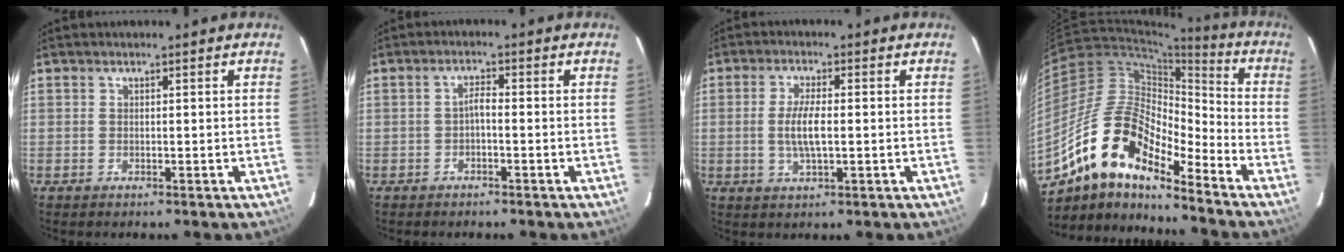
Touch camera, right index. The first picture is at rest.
{"total": 1.5, "force": [-0.8, 0.3, 1.3], "torque": [-0.025, 0.006, -0.014]}
{"total": 5.4, "force": [-0.4, 1.4, 5.2], "torque": [-0.100, -0.004, -0.007]}
{"total": 16.9, "force": [-11.9, 5.4, 10.8], "torque": [-0.192, -0.003, -0.237]}